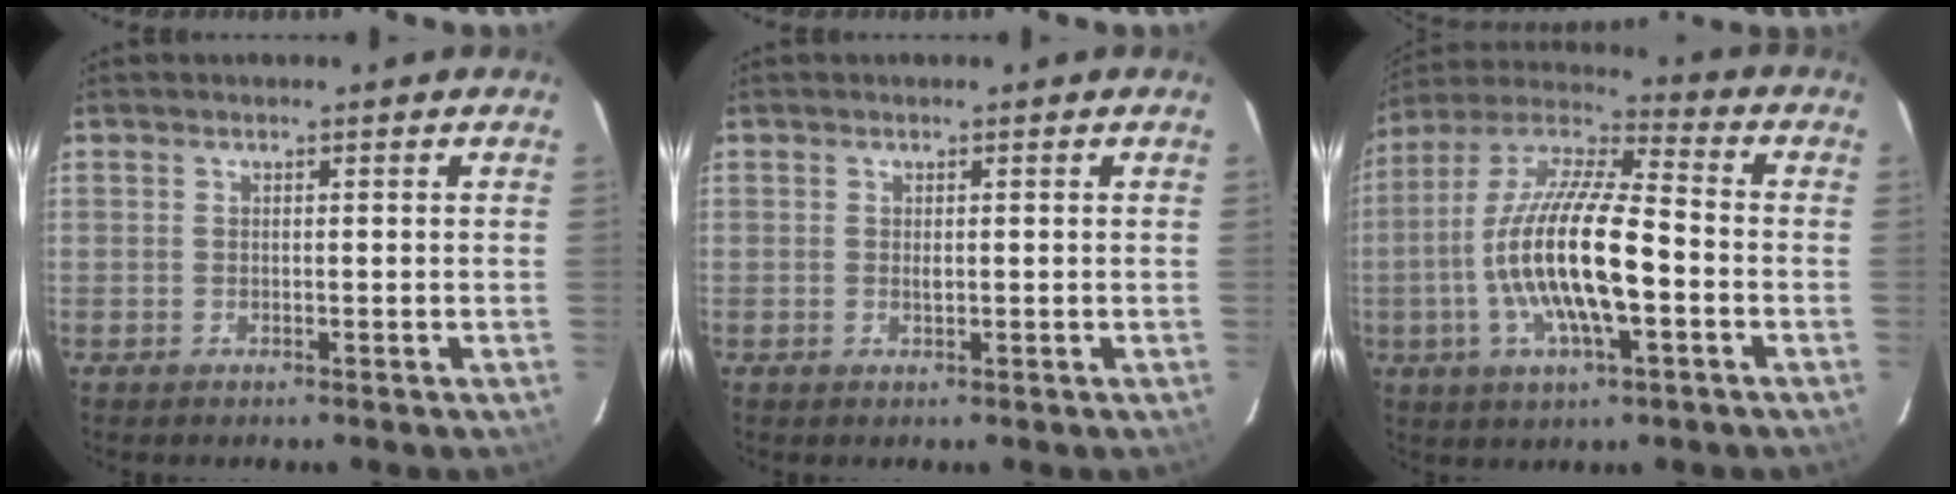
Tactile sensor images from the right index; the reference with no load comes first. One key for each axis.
{"total": 0.9, "fx": 0.1, "fy": 0.4, "fz": 0.7, "tx": -0.013, "ty": 0.001, "tz": 0.002}
{"total": 18.1, "fx": -3.8, "fy": 4.9, "fz": 17.0, "tx": -0.331, "ty": -0.004, "tz": -0.079}